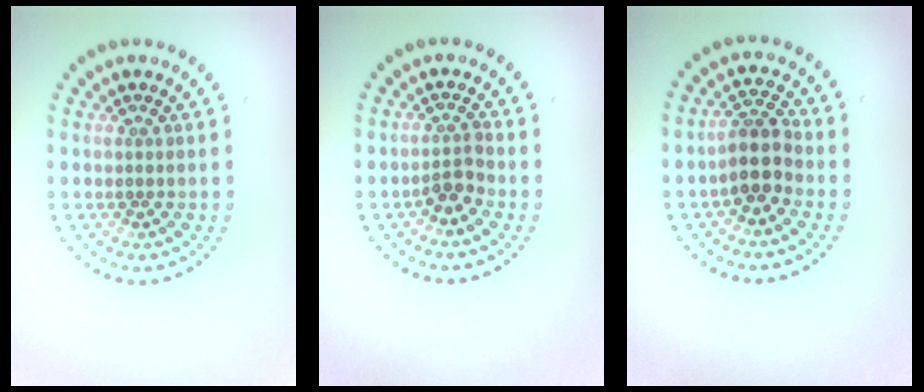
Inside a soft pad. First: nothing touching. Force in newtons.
{"total": 1.9, "press": 1.5, "slide": 1.1}
{"total": 3.1, "press": 2.7, "slide": 1.5}